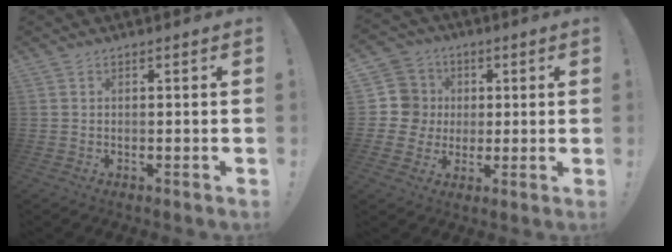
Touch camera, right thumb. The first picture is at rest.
{"total": 11.6, "force": [1.6, 11.0, 3.1], "torque": [-0.046, -0.004, 0.037]}